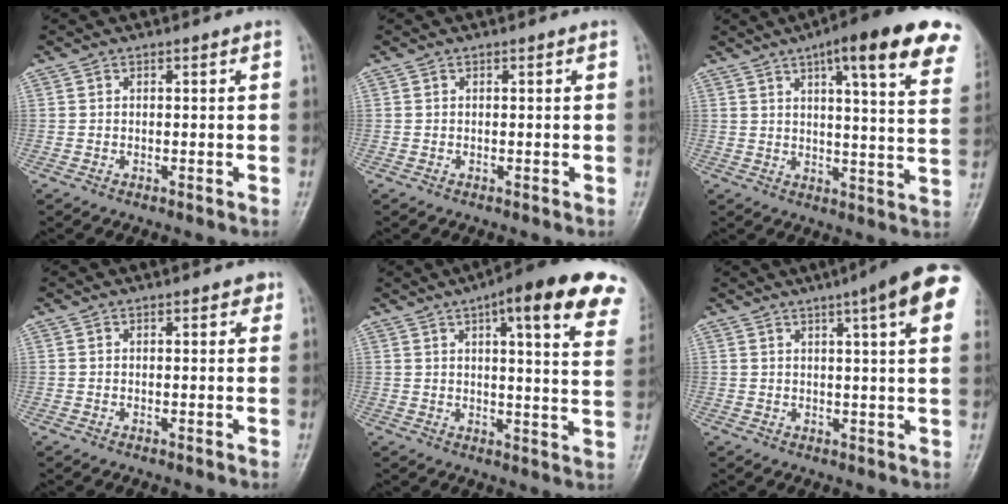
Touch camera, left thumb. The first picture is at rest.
{"total": 0.0}
{"total": 20.7, "force": [12.2, 3.9, 16.3], "torque": [-0.200, -0.028, 0.144]}
{"total": 1.8, "force": [0.9, 0.9, 1.3], "torque": [-0.007, 0.000, 0.008]}
{"total": 20.6, "force": [11.8, 4.5, 16.3], "torque": [-0.194, -0.024, 0.134]}
{"total": 14.7, "force": [7.1, 2.3, 12.6], "torque": [-0.158, 0.000, 0.081]}